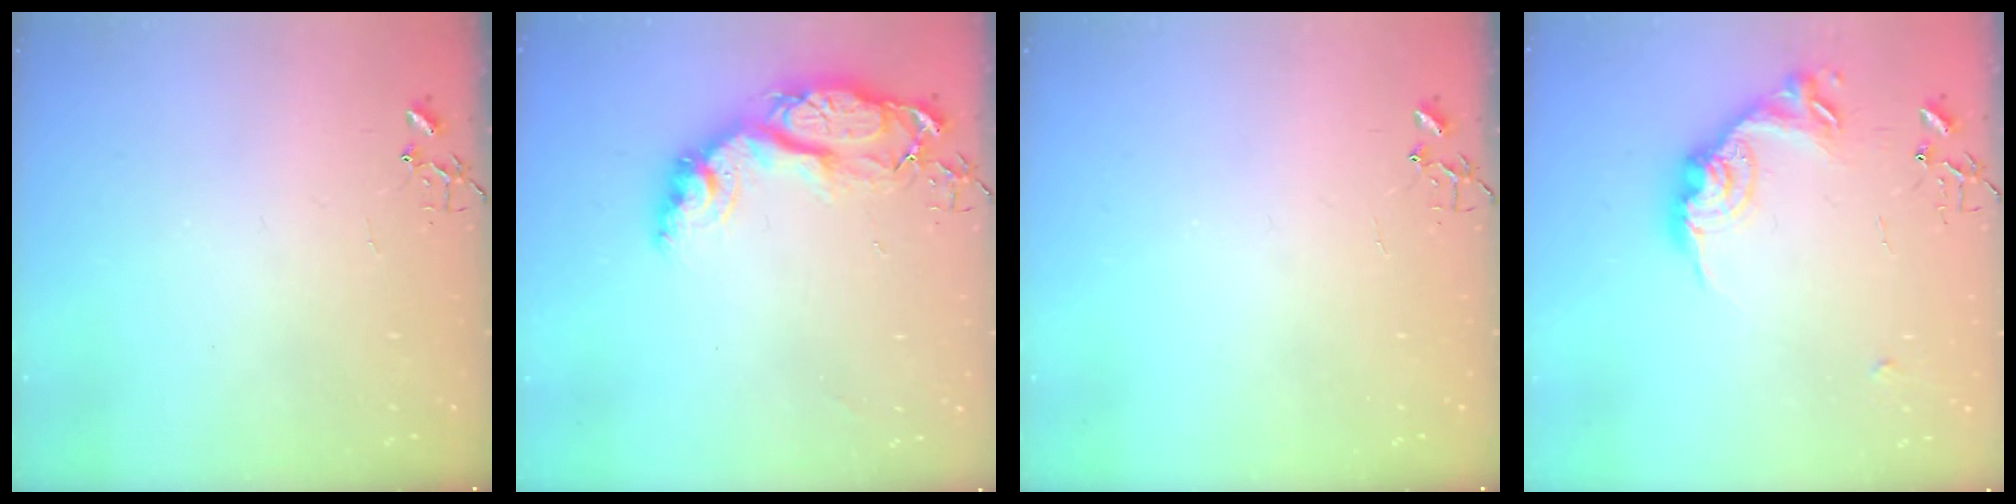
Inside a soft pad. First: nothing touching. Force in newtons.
{"total": 15.4, "press": 15.3, "slide": 1.2}
{"total": 0.0}
{"total": 16.7, "press": 16.7, "slide": 0.9}